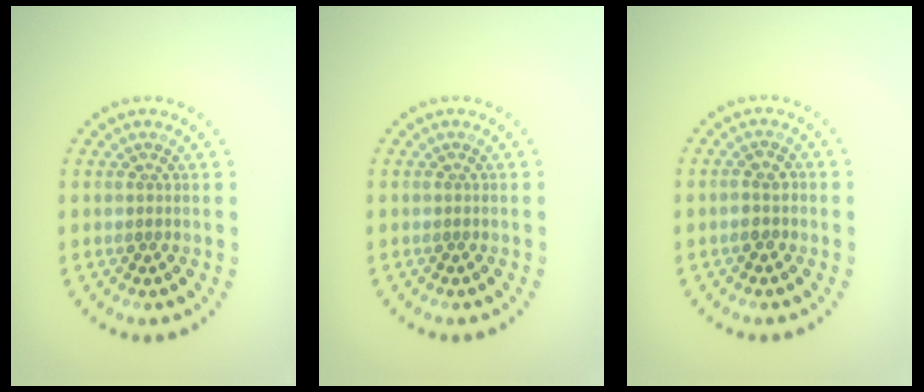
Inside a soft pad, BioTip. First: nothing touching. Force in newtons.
{"total": 0.0}
{"total": 1.6, "press": 1.6, "slide": 0.4}